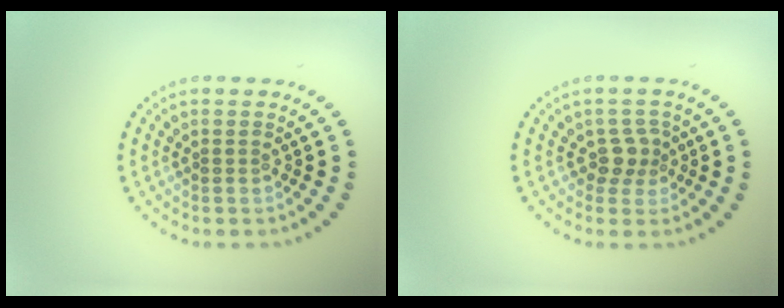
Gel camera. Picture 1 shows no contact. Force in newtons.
{"total": 2.1, "press": 1.6, "slide": 1.3}